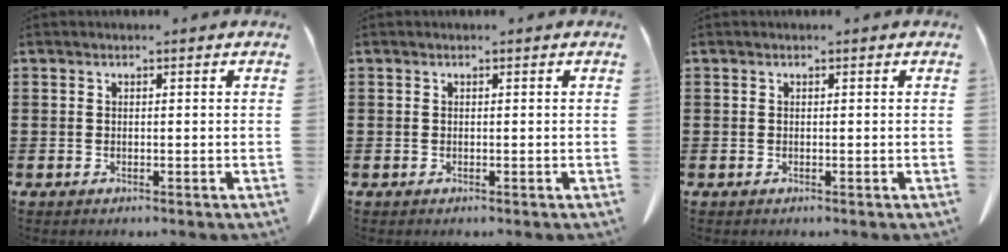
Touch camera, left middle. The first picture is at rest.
{"total": 0.0}
{"total": 0.0}